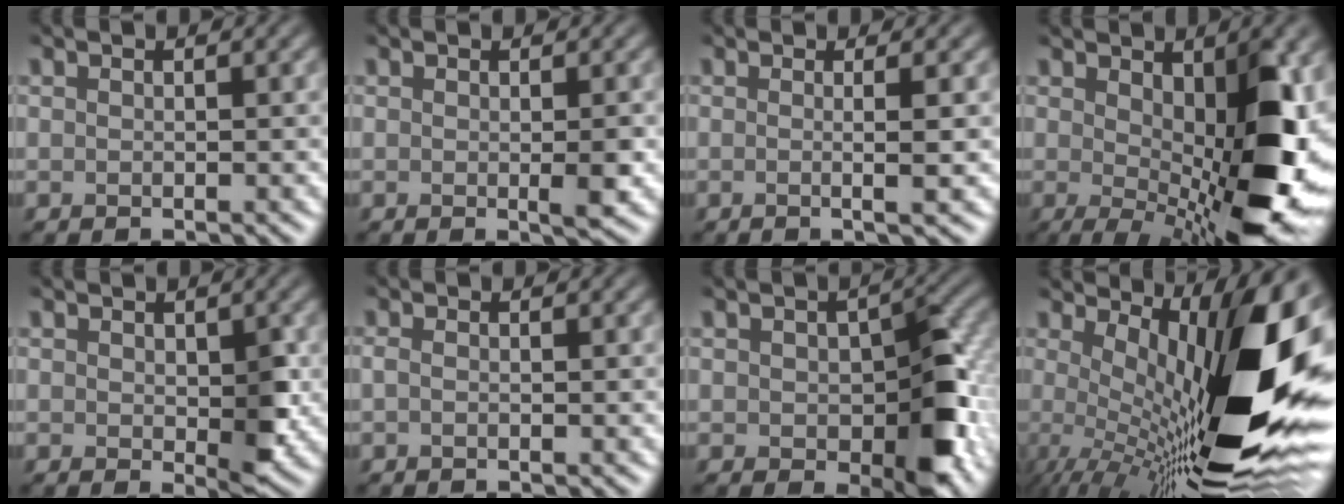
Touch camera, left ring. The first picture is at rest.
{"total": 1.7, "force": [-0.2, 0.1, 1.7], "torque": [-0.028, -0.007, -0.002]}
{"total": 2.9, "force": [-0.2, 0.8, 2.8], "torque": [-0.040, 0.001, -0.015]}
{"total": 11.0, "force": [-0.4, 4.4, 10.0], "torque": [-0.145, -0.016, 0.002]}
{"total": 2.7, "force": [-0.2, 1.3, 2.4], "torque": [-0.041, -0.008, 0.004]}
{"total": 0.6, "force": [-0.3, 0.1, 0.5], "torque": [-0.014, -0.005, -0.007]}
{"total": 6.5, "force": [-1.1, 3.7, 5.3], "torque": [-0.081, -0.007, -0.009]}
{"total": 16.0, "force": [1.8, 4.9, 15.2], "torque": [-0.205, -0.005, 0.040]}